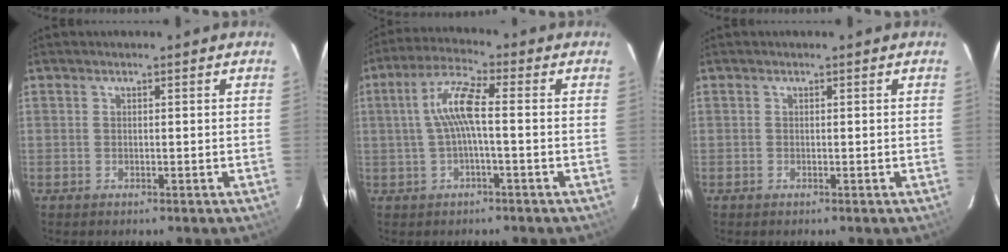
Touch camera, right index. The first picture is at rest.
{"total": 7.2, "force": [-0.2, 0.9, 7.1], "torque": [-0.152, 0.014, -0.002]}
{"total": 0.0}